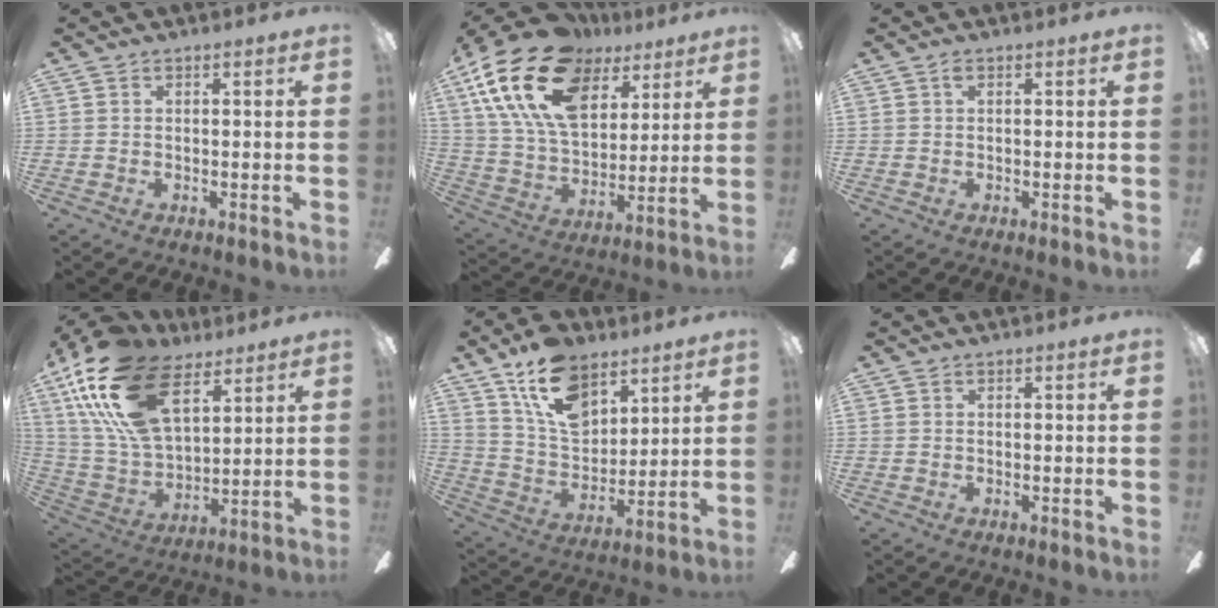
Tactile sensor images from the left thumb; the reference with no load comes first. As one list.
[{"total": 22.7, "force": [12.1, 13.3, 13.7], "torque": [-0.273, -0.047, 0.218]}, {"total": 1.1, "force": [0.3, 0.5, 0.9], "torque": [-0.019, 0.005, 0.005]}, {"total": 23.7, "force": [13.2, 12.5, 15.3], "torque": [-0.332, -0.049, 0.235]}, {"total": 16.2, "force": [10.2, 9.3, 8.5], "torque": [-0.151, -0.037, 0.191]}, {"total": 0.0}]